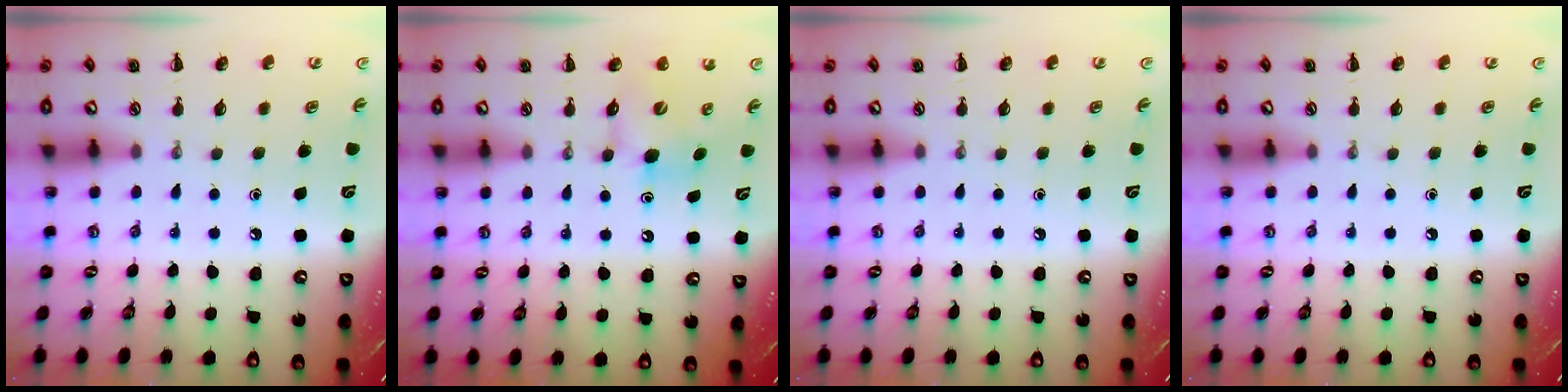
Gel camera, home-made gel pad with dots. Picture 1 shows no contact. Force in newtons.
{"total": 5.8, "press": 5.7, "slide": 0.6}
{"total": 0.0}
{"total": 0.0}